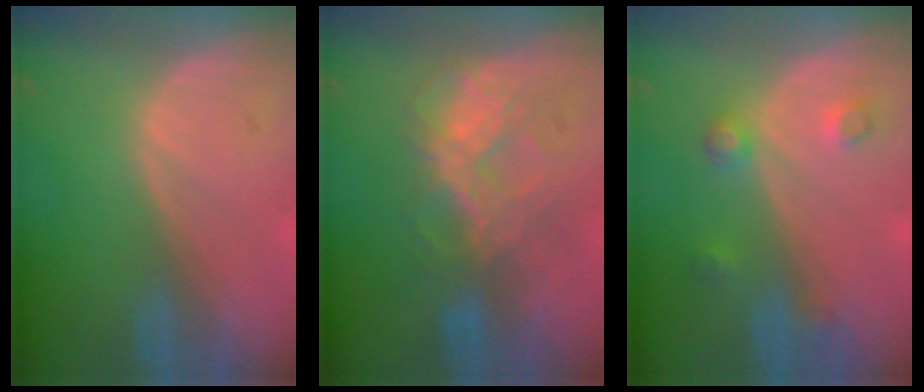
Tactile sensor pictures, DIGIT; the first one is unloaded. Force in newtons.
{"total": 7.1, "press": 6.9, "slide": 1.7}
{"total": 3.5, "press": 3.4, "slide": 1.0}